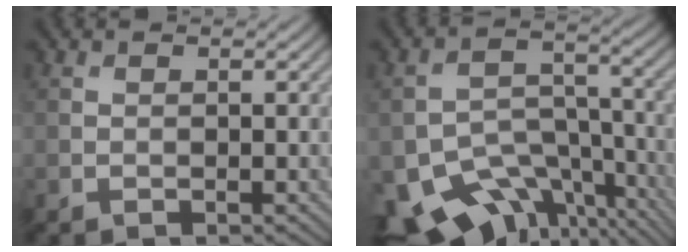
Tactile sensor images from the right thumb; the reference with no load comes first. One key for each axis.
{"total": 15.3, "fx": -10.6, "fy": 8.5, "fz": 7.1, "tx": -0.147, "ty": -0.046, "tz": -0.141}